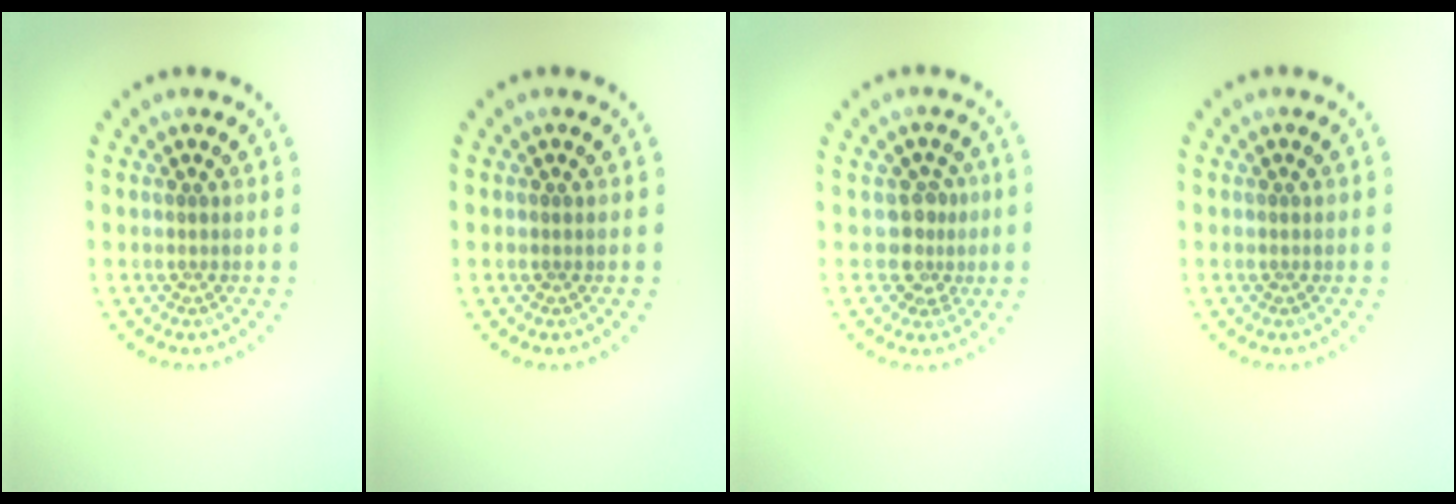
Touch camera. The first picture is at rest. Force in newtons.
{"total": 0.0}
{"total": 2.5, "press": 1.9, "slide": 1.6}
{"total": 0.0}